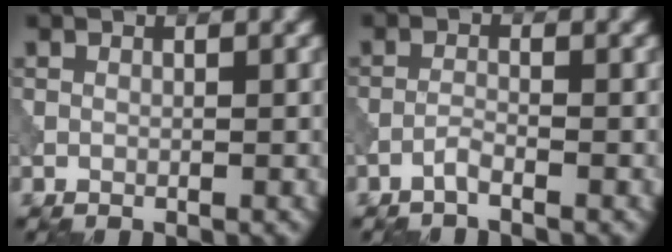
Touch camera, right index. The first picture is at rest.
{"total": 1.1, "force": [-0.9, 0.1, 0.6], "torque": [-0.012, 0.005, -0.023]}